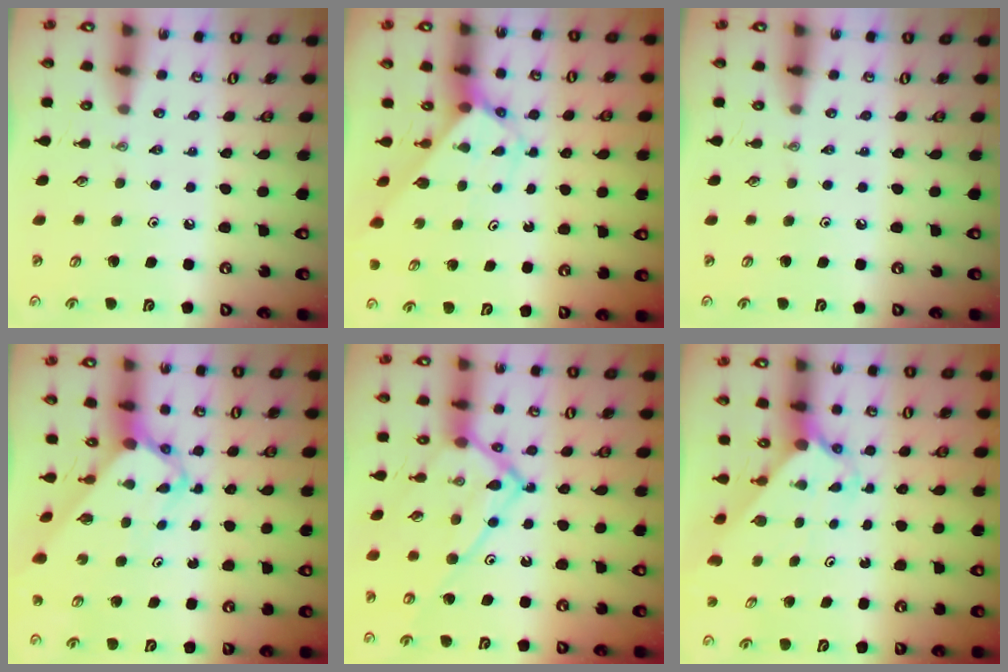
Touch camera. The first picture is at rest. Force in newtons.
{"total": 2.9, "press": 2.9, "slide": 0.2}
{"total": 0.0}
{"total": 4.9, "press": 4.9, "slide": 0.6}
{"total": 16.0, "press": 16.0, "slide": 1.6}
{"total": 2.4, "press": 2.3, "slide": 0.2}